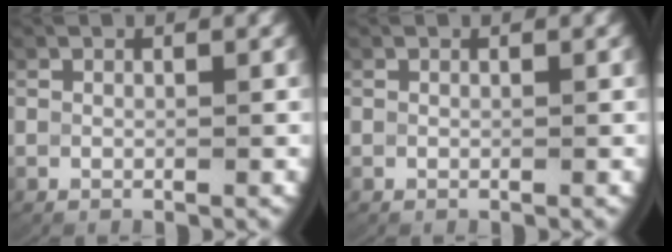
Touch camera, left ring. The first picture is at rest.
{"total": 0.0}